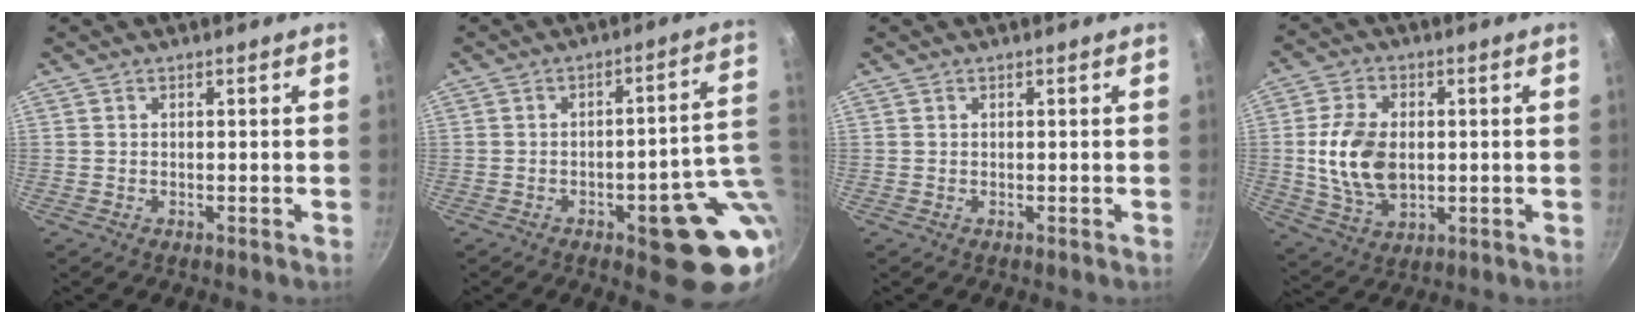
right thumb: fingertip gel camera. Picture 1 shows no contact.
{"total": 14.7, "force": [-2.9, 5.3, 13.4], "torque": [-0.112, 0.018, -0.033]}
{"total": 0.0}
{"total": 12.1, "force": [0.2, 8.0, 9.1], "torque": [-0.160, -0.003, 0.009]}